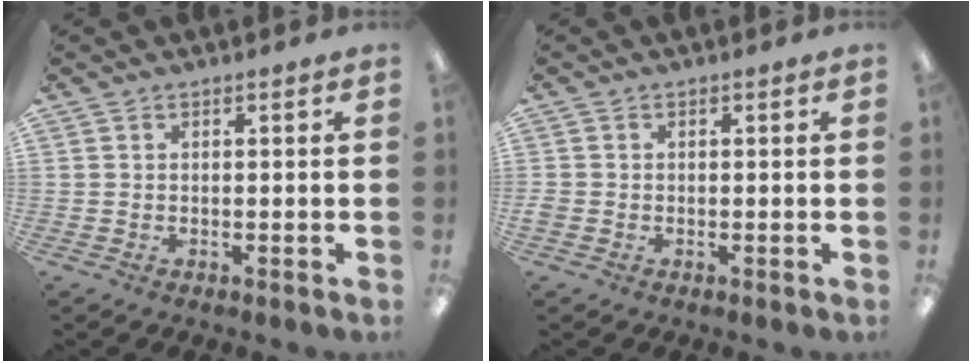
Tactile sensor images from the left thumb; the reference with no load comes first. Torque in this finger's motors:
{"motor_torque": [-0.48, 0.02, 0.13, -0.06, -0.01]}